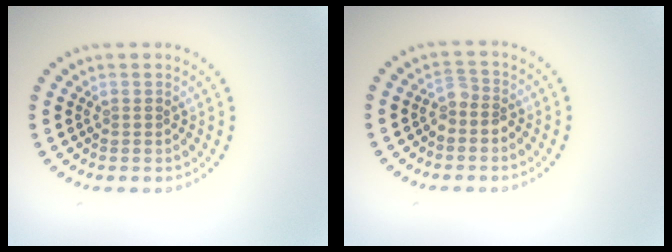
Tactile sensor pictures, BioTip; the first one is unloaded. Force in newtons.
{"total": 1.6, "press": 1.3, "slide": 1.0}